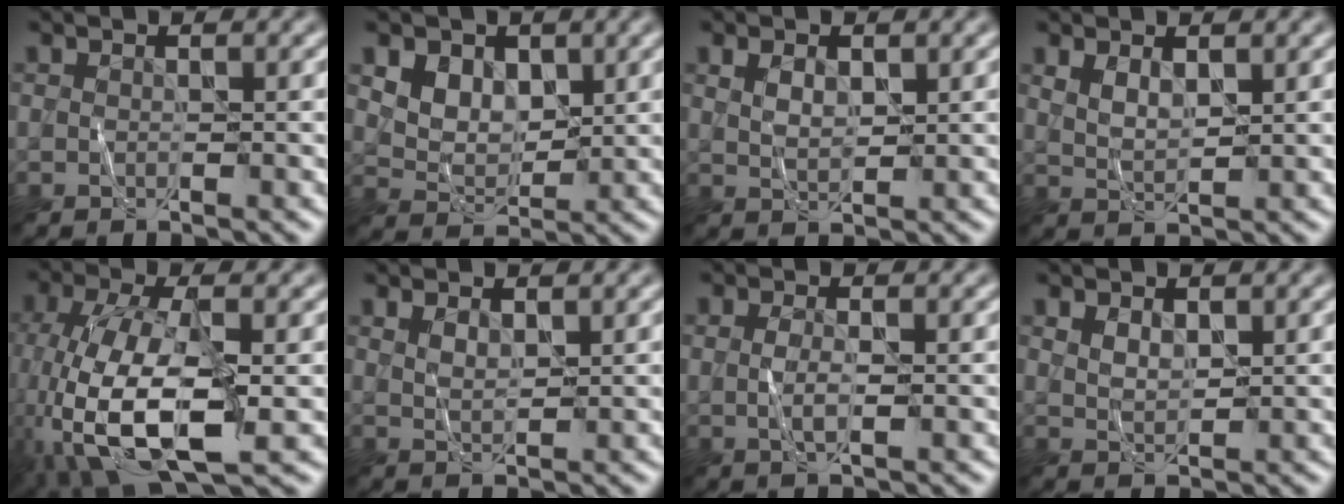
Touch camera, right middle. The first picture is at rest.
{"total": 5.8, "force": [2.9, 4.1, 2.9], "torque": [-0.073, -0.001, 0.059]}
{"total": 2.0, "force": [0.9, 1.1, 1.4], "torque": [-0.031, 0.000, 0.021]}
{"total": 2.0, "force": [1.1, 0.9, 1.4], "torque": [-0.032, -0.003, 0.027]}
{"total": 12.3, "force": [-3.7, 5.2, 10.5], "torque": [-0.229, -0.016, -0.070]}
{"total": 1.5, "force": [0.8, 0.7, 1.0], "torque": [-0.023, -0.001, 0.021]}
{"total": 2.1, "force": [0.0, 0.9, 1.8], "torque": [-0.044, 0.000, 0.001]}
{"total": 1.8, "force": [0.9, 1.0, 1.1], "torque": [-0.024, -0.001, 0.022]}